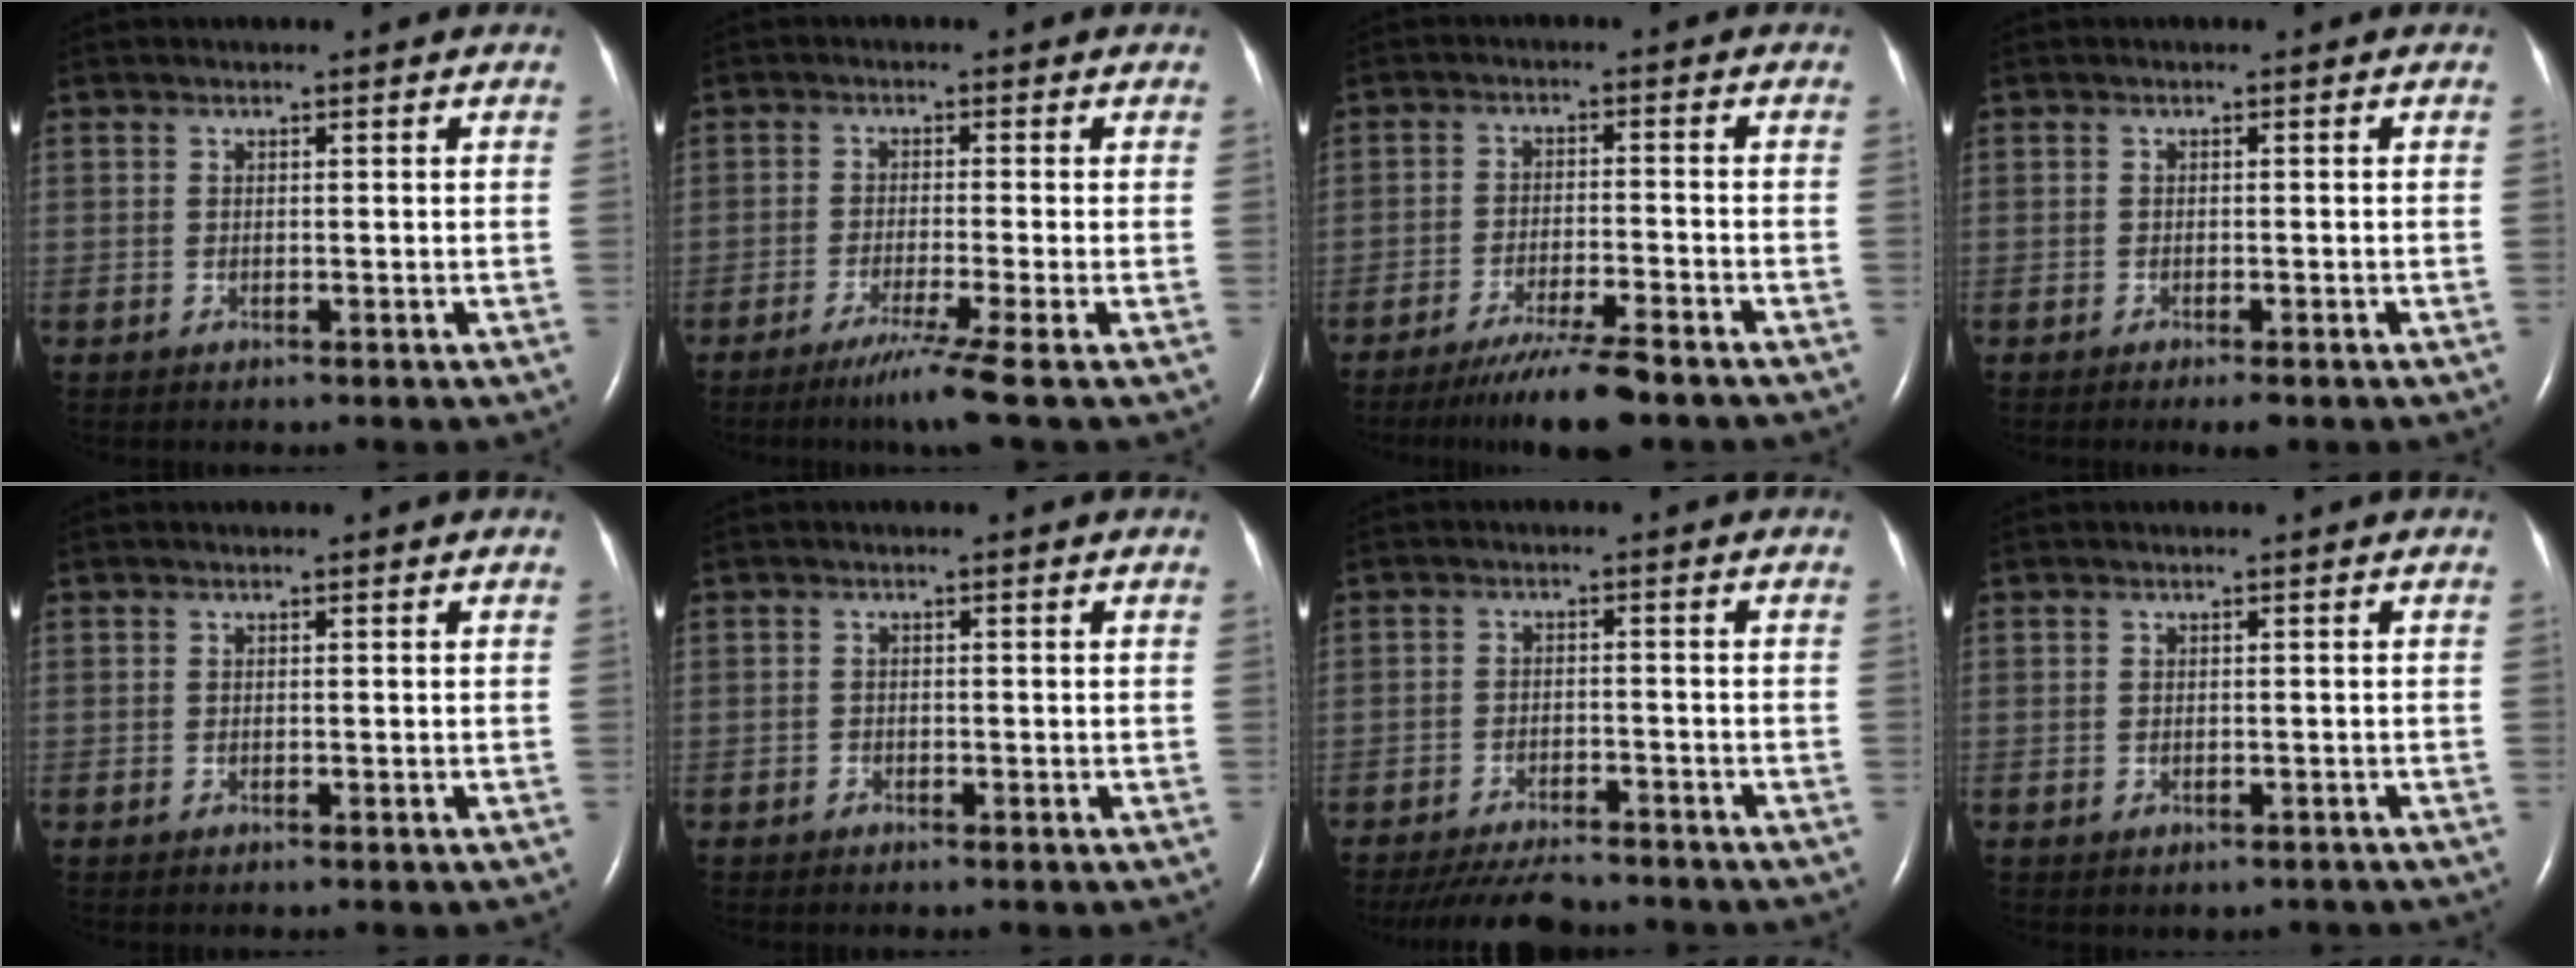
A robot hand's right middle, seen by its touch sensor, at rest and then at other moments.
{"total": 5.9, "force": [-3.9, -1.9, 3.9], "torque": [-0.070, -0.022, -0.073]}
{"total": 8.4, "force": [-6.6, -0.1, 5.2], "torque": [-0.088, -0.023, -0.113]}
{"total": 2.2, "force": [-1.5, 0.5, 1.5], "torque": [-0.023, -0.005, -0.020]}
{"total": 0.0}
{"total": 0.6, "force": [-0.5, 0.3, 0.0], "torque": [-0.005, 0.000, -0.010]}
{"total": 8.8, "force": [-8.1, 1.7, 3.1], "torque": [-0.051, -0.014, -0.122]}
{"total": 1.2, "force": [-0.9, 0.8, 0.3], "torque": [-0.006, 0.000, -0.008]}